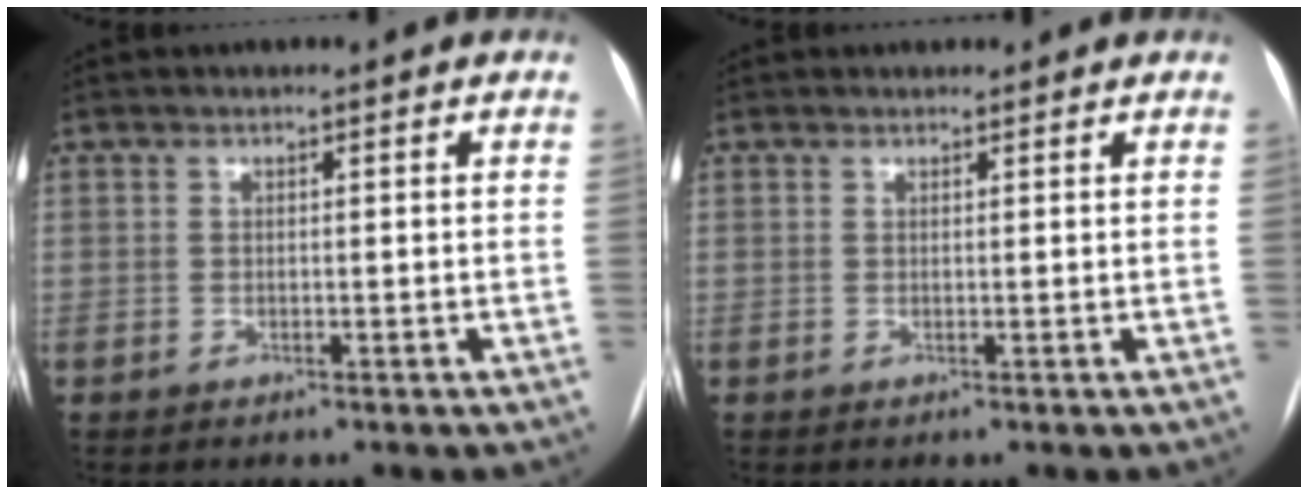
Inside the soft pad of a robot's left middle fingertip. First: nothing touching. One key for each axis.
{"total": 1.1, "fx": 1.1, "fy": 0.4, "fz": 0.1, "tx": -0.008, "ty": 0.010, "tz": 0.017}